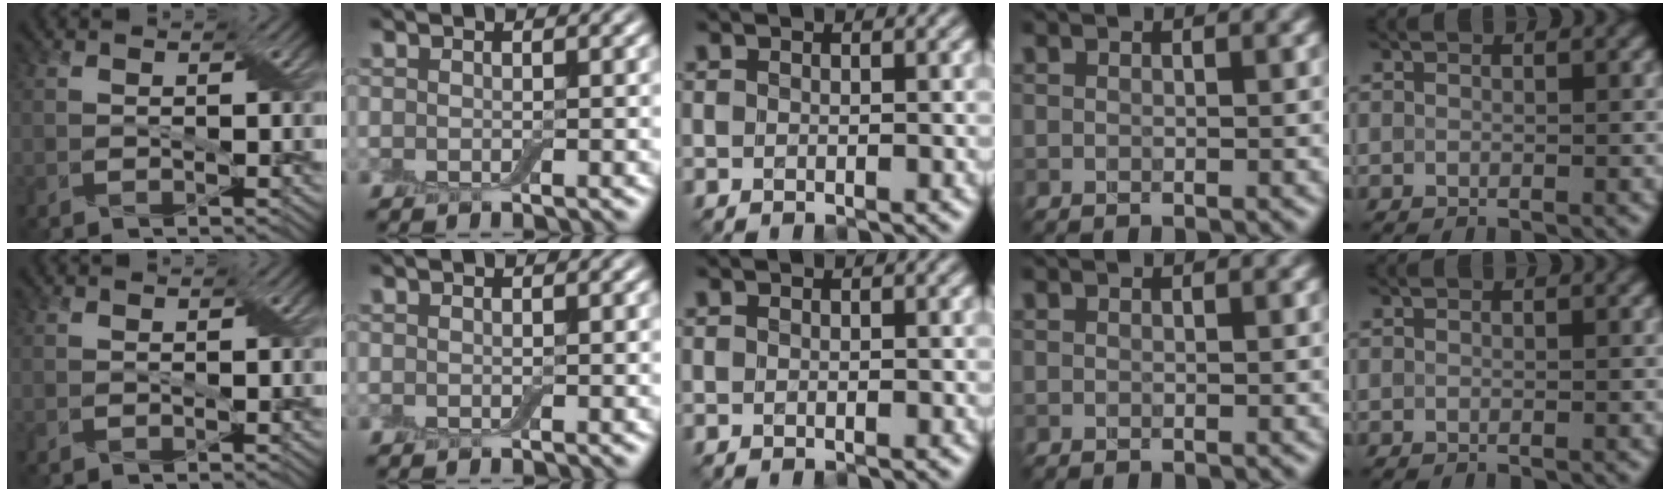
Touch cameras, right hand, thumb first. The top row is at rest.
{}